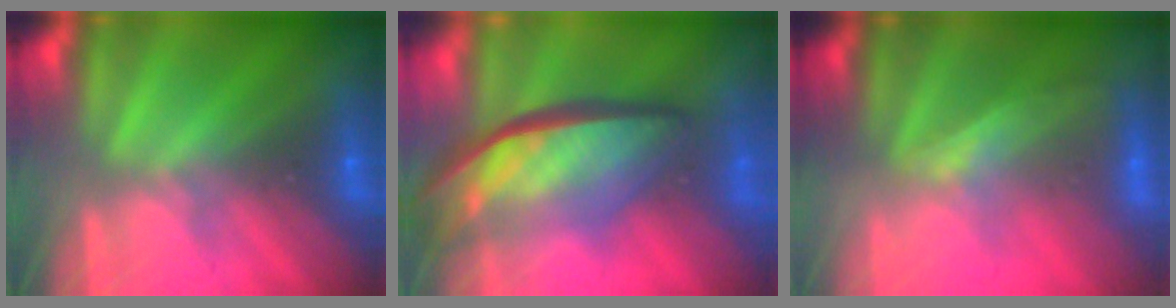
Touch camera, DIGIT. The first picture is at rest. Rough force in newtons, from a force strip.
{"total": 9.1}
{"total": 2.1}